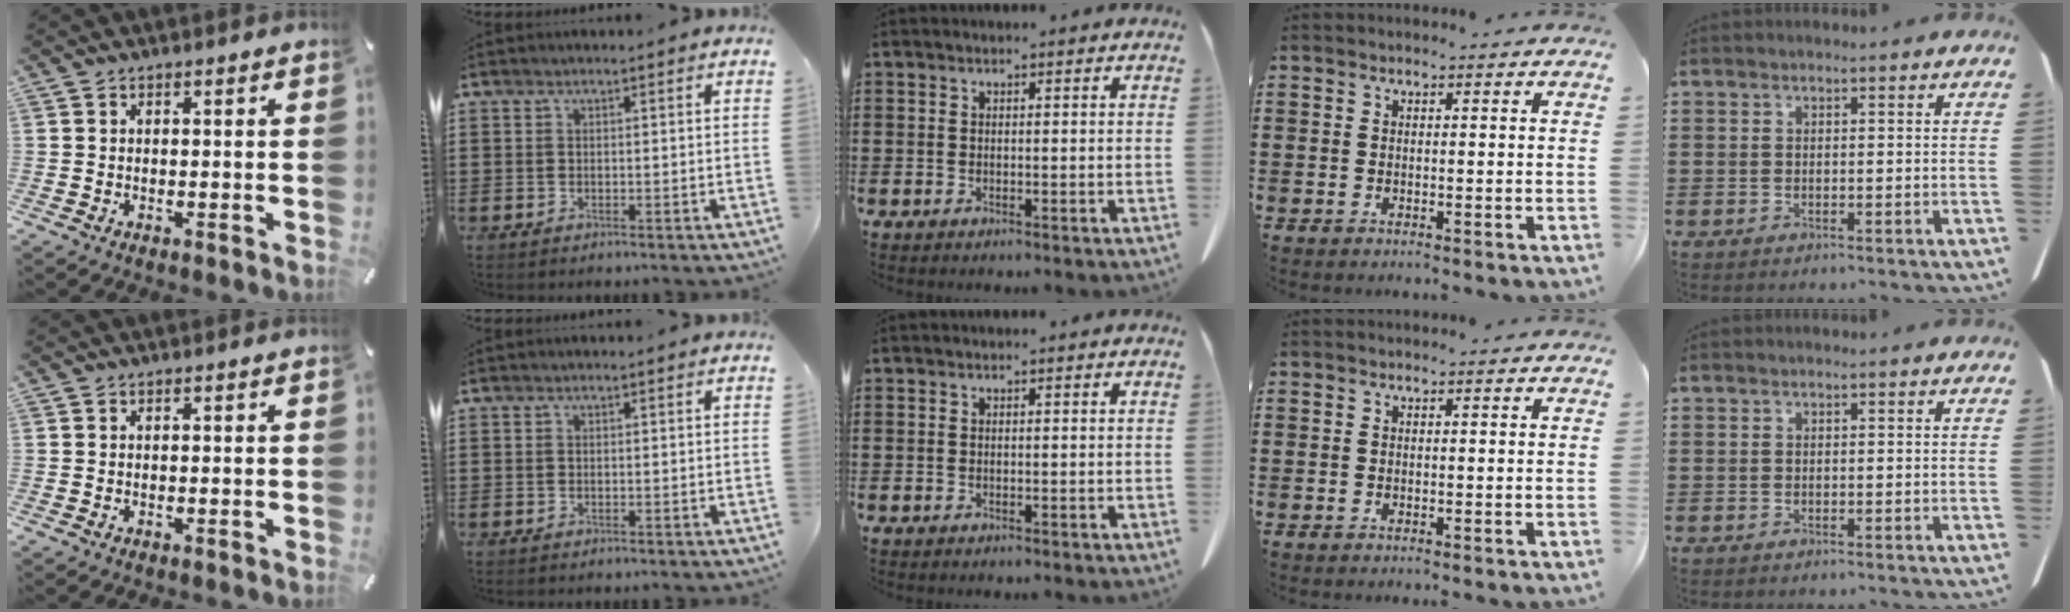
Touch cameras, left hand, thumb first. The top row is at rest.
{}